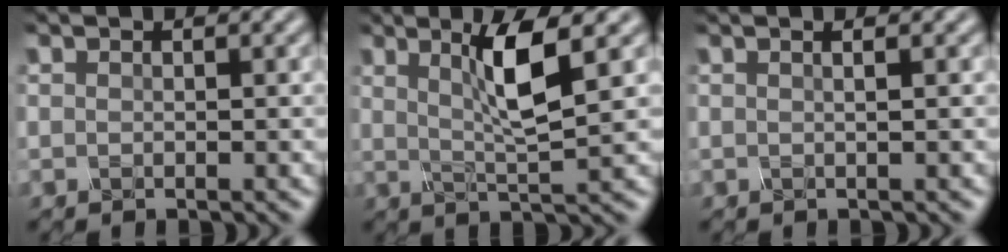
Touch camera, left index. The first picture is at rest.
{"total": 4.6, "force": [1.3, 0.5, 4.3], "torque": [-0.083, -0.007, 0.028]}
{"total": 2.6, "force": [1.0, 1.4, 2.0], "torque": [-0.010, 0.015, -0.018]}